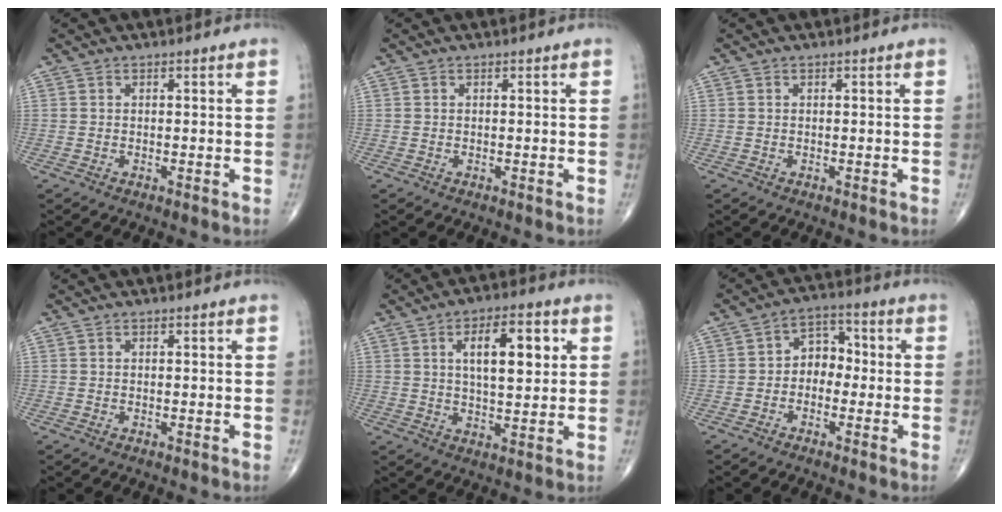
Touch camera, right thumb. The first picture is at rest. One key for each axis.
{"total": 0.0}
{"total": 0.0}
{"total": 0.0}
{"total": 10.9, "fx": 3.3, "fy": 4.5, "fz": 9.4, "tx": -0.126, "ty": -0.008, "tz": 0.052}
{"total": 6.0, "fx": -0.8, "fy": 4.6, "fz": 3.8, "tx": -0.029, "ty": 0.029, "tz": -0.032}